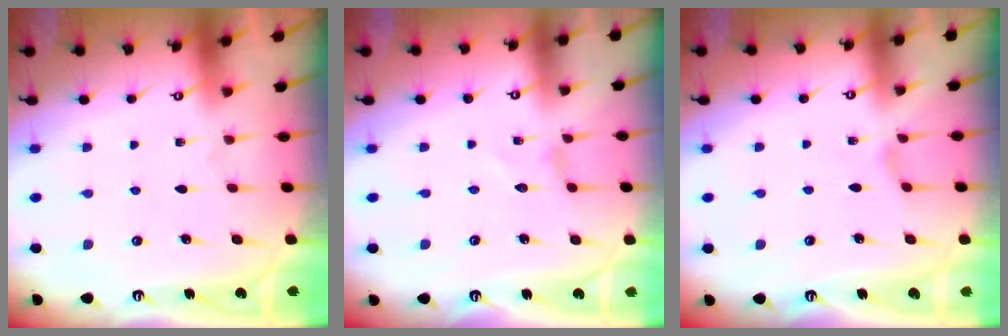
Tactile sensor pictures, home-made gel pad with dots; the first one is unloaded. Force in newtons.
{"total": 0.0}
{"total": 1.0, "press": 1.0, "slide": 0.2}